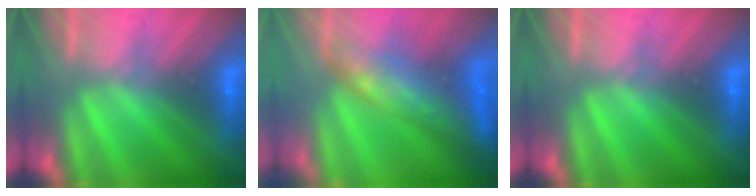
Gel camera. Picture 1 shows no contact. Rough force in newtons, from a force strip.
{"total": 8.6}
{"total": 0.0}